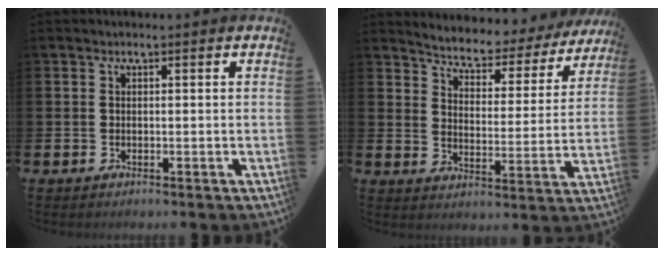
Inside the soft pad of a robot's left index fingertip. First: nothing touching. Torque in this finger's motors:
{"motor_torque": [0.97, -1.17, 0.20, 0.05]}